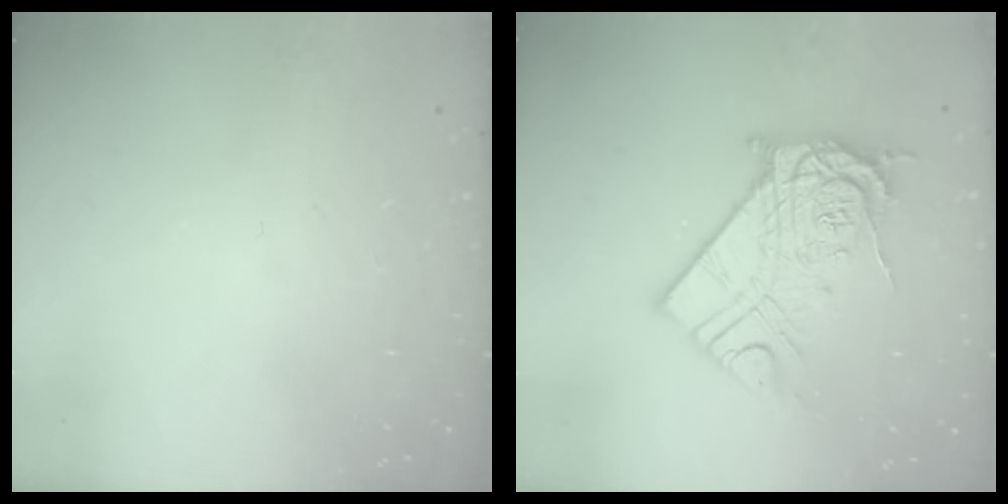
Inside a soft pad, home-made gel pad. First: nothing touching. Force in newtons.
{"total": 16.4, "press": 16.4, "slide": 1.2}